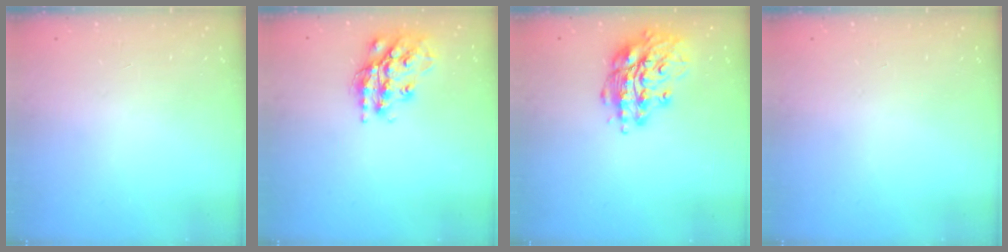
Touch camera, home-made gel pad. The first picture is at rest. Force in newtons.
{"total": 17.4, "press": 17.4, "slide": 1.4}
{"total": 16.0, "press": 15.9, "slide": 1.6}
{"total": 0.0}